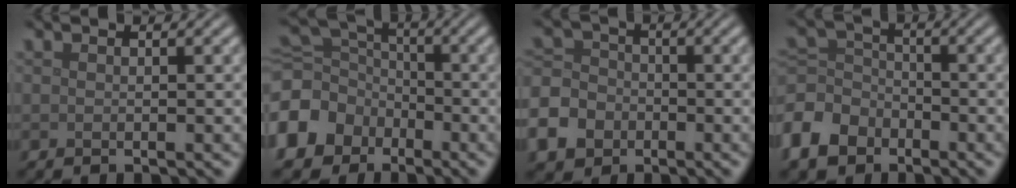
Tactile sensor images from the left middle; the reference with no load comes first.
{"total": 8.5, "force": [-3.9, 6.8, 3.3], "torque": [-0.102, -0.019, -0.084]}
{"total": 6.8, "force": [-3.7, 5.1, 2.3], "torque": [-0.053, -0.018, -0.076]}
{"total": 6.5, "force": [-3.9, 4.5, 2.5], "torque": [-0.059, 0.002, -0.101]}